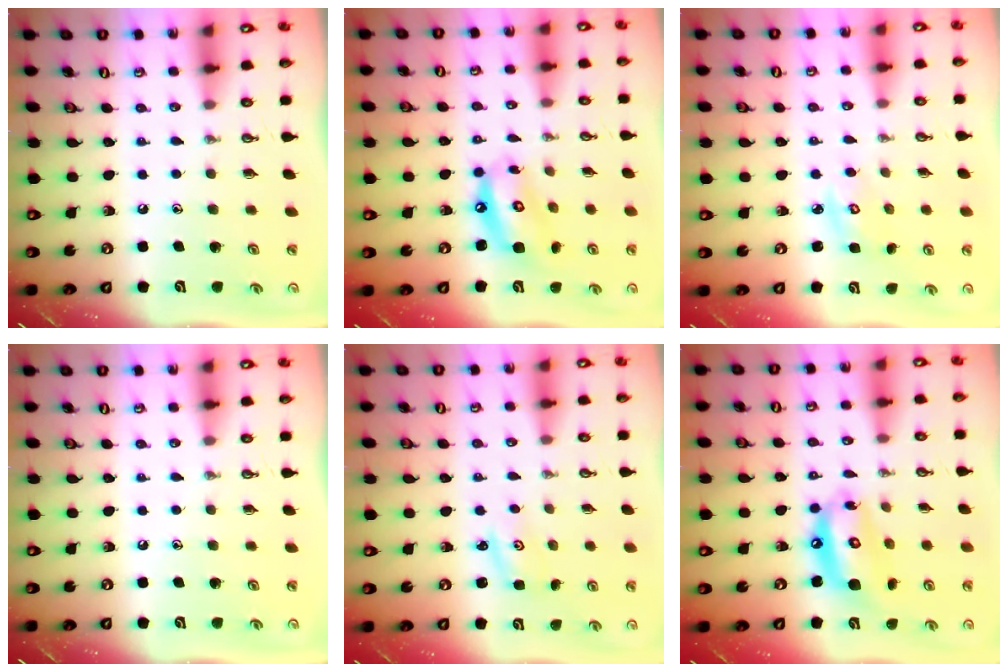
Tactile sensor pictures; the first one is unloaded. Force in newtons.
{"total": 11.8, "press": 11.8, "slide": 1.2}
{"total": 3.5, "press": 3.5, "slide": 0.2}
{"total": 0.0}
{"total": 2.0, "press": 2.0, "slide": 0.2}
{"total": 13.9, "press": 13.8, "slide": 2.0}